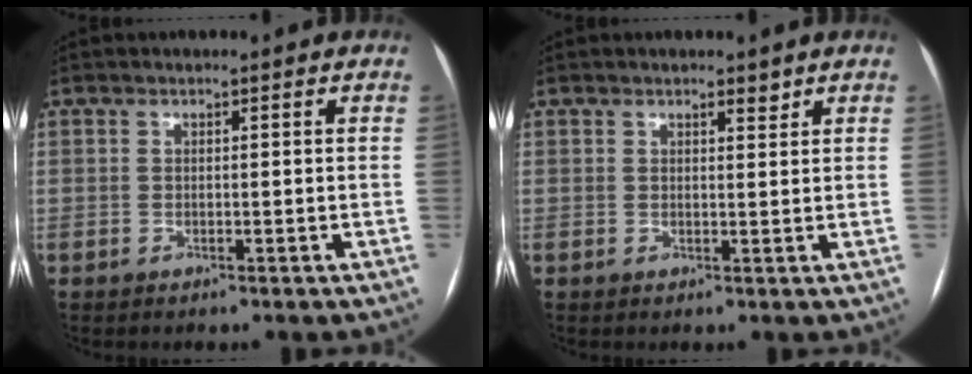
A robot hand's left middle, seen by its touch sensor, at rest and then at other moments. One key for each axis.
{"total": 1.4, "fx": 1.1, "fy": 0.4, "fz": 0.7, "tx": -0.013, "ty": -0.002, "tz": 0.017}